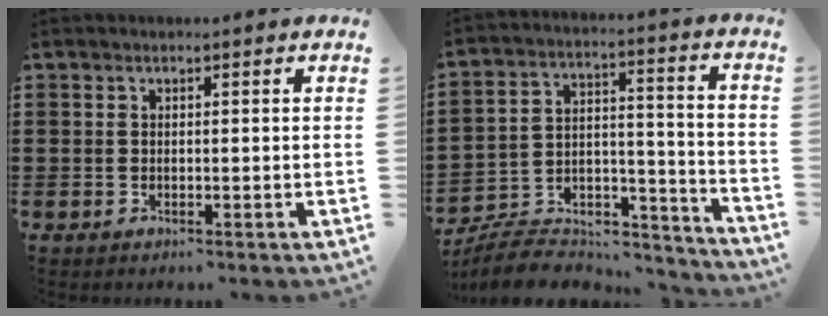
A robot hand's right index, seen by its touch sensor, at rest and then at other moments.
{"total": 7.8, "force": [-7.1, 2.6, 2.2], "torque": [-0.044, 0.011, -0.140]}